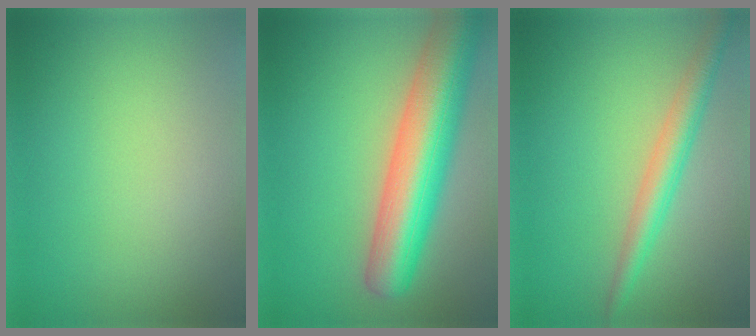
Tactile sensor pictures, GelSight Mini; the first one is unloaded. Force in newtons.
{"total": 9.6, "press": 9.6, "slide": 0.3}
{"total": 3.2, "press": 3.2, "slide": 0.1}